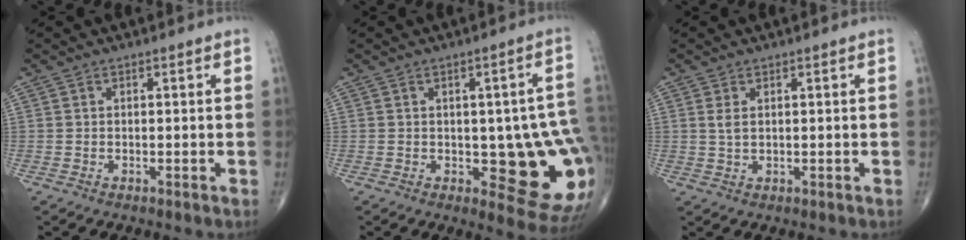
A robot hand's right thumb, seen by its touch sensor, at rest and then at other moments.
{"total": 14.6, "force": [-1.7, 5.8, 13.3], "torque": [-0.129, -0.004, -0.009]}
{"total": 1.9, "force": [0.6, 0.9, 1.5], "torque": [-0.031, 0.000, 0.018]}